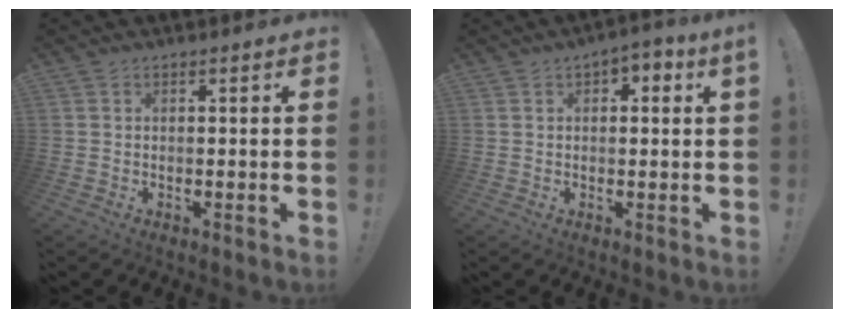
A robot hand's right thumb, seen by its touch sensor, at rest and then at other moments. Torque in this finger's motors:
{"motor_torque": [0.04, 0.04, 0.07, 0.10, 0.03]}